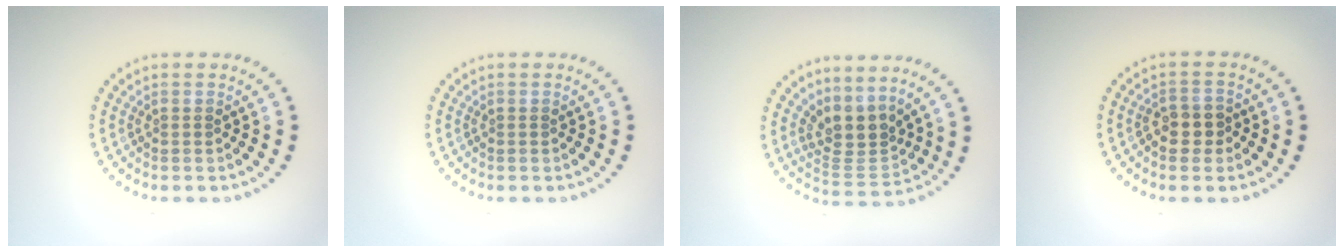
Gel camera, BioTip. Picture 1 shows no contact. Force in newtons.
{"total": 0.0}
{"total": 3.5, "press": 2.4, "slide": 2.5}
{"total": 2.4, "press": 2.3, "slide": 0.7}